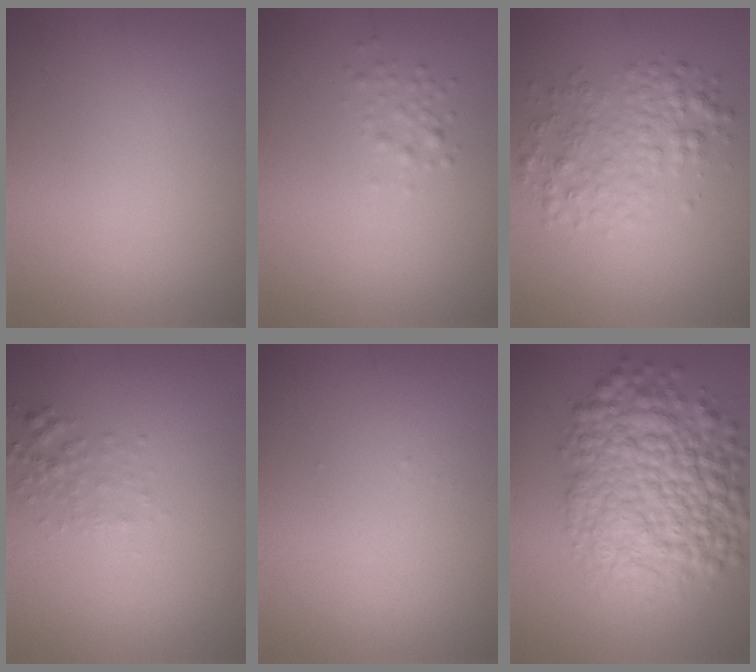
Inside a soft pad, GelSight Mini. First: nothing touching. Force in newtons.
{"total": 1.2, "press": 1.2, "slide": 0.0}
{"total": 3.6, "press": 3.6, "slide": 0.1}
{"total": 1.6, "press": 1.5, "slide": 0.2}
{"total": 0.0}
{"total": 9.3, "press": 9.3, "slide": 0.3}